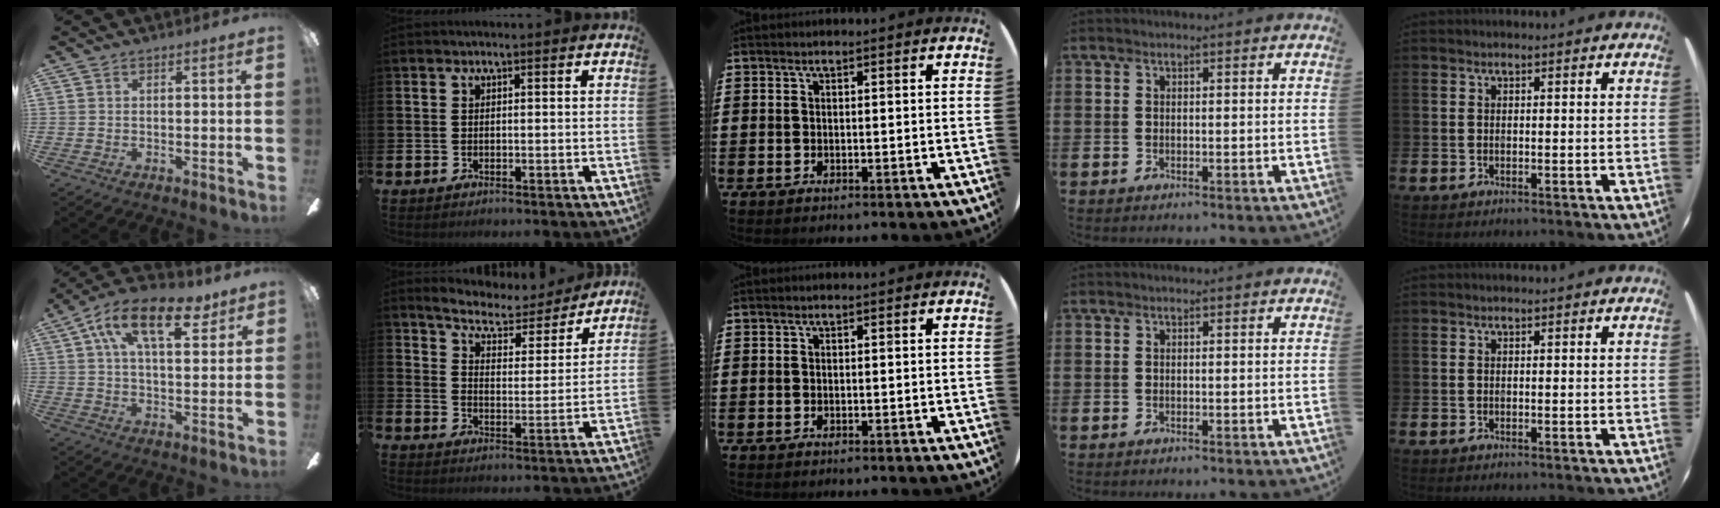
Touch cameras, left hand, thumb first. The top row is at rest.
{"thumb": {"total": 15.9, "force": [8.0, 7.7, 11.5], "torque": [-0.184, -0.013, 0.134]}, "index": {"total": 6.4, "force": [6.1, 1.5, 1.6], "torque": [-0.057, -0.046, 0.100]}}